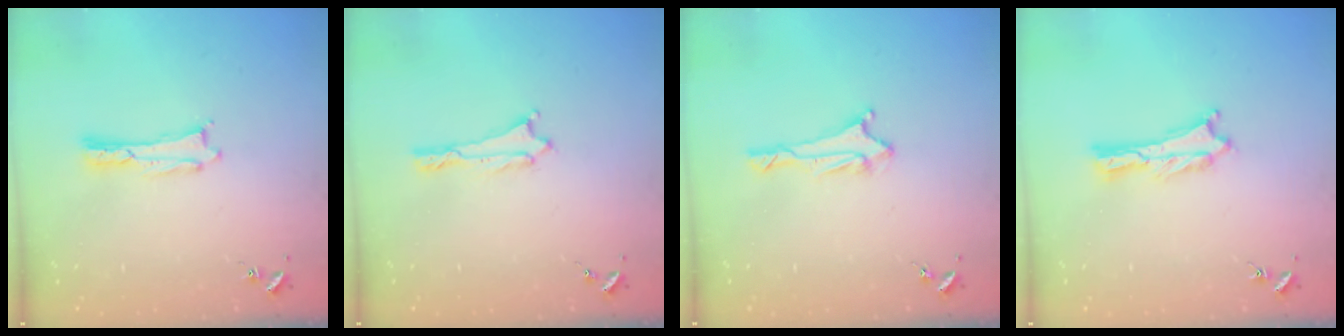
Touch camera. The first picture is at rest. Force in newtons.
{"total": 0.0}
{"total": 1.7, "press": 1.6, "slide": 0.6}
{"total": 0.6, "press": 0.6, "slide": 0.2}